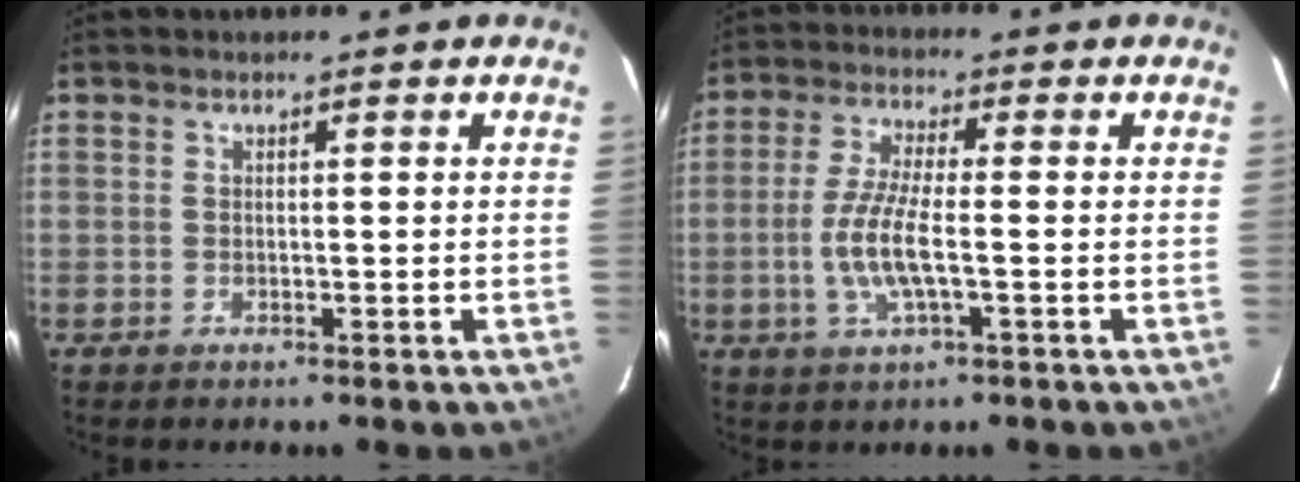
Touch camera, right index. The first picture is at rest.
{"total": 8.2, "force": [-1.7, 1.9, 7.8], "torque": [-0.160, -0.005, -0.038]}